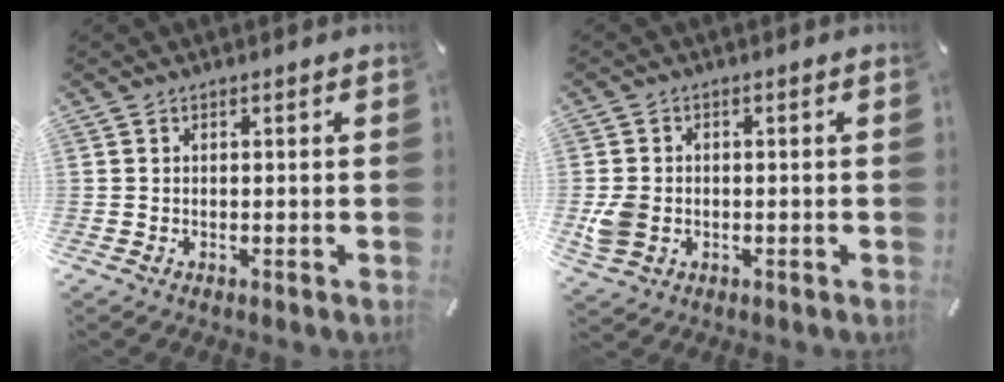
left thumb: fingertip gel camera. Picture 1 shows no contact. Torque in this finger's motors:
{"motor_torque": [0.90, 1.22, 0.21, -0.18, 0.17]}